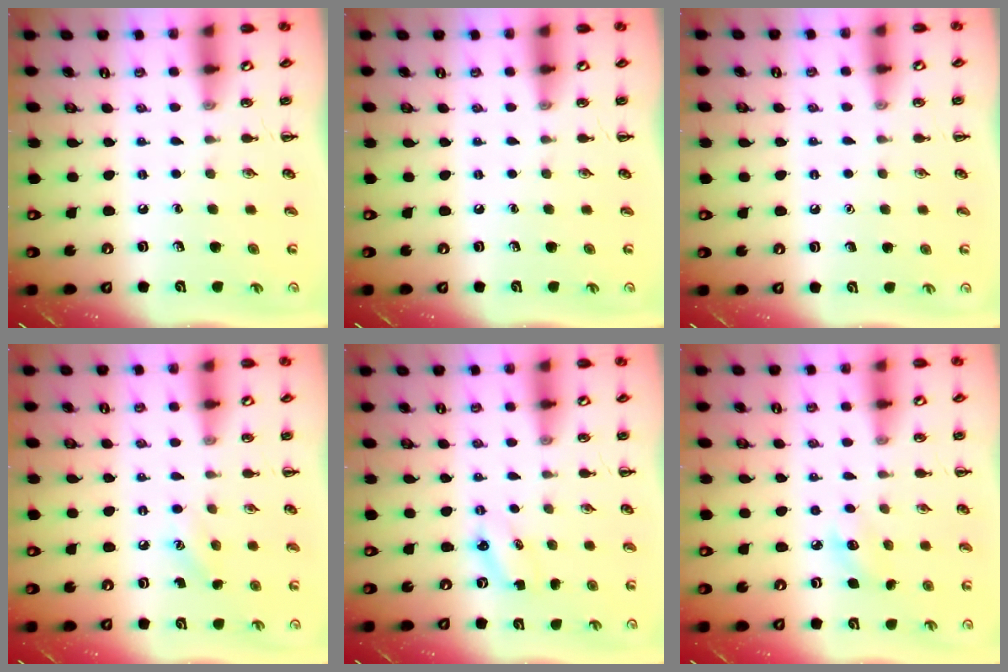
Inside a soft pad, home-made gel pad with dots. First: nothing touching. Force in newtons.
{"total": 0.0}
{"total": 1.6, "press": 1.5, "slide": 0.1}
{"total": 6.6, "press": 6.4, "slide": 1.8}
{"total": 2.9, "press": 2.8, "slide": 0.7}
{"total": 5.6, "press": 5.4, "slide": 1.5}